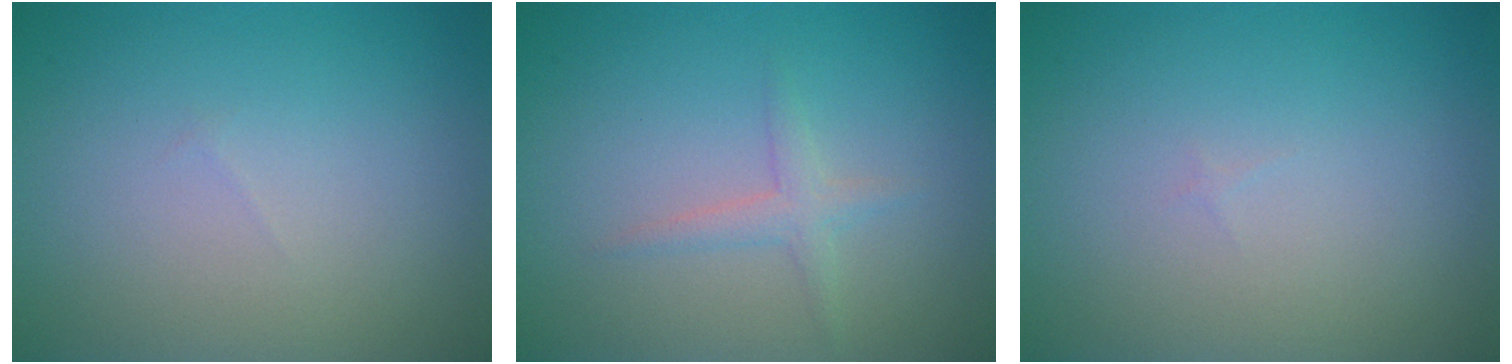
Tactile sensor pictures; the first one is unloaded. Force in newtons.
{"total": 1.5, "press": 1.5, "slide": 0.1}
{"total": 0.0}